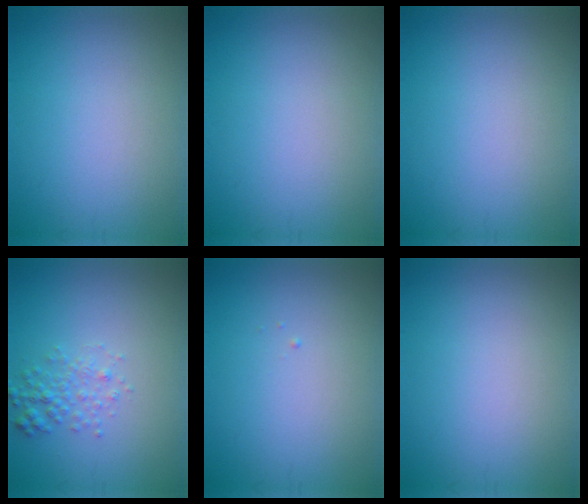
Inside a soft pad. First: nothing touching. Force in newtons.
{"total": 0.0}
{"total": 0.0}
{"total": 2.0, "press": 2.0, "slide": 0.1}
{"total": 0.0}
{"total": 0.0}